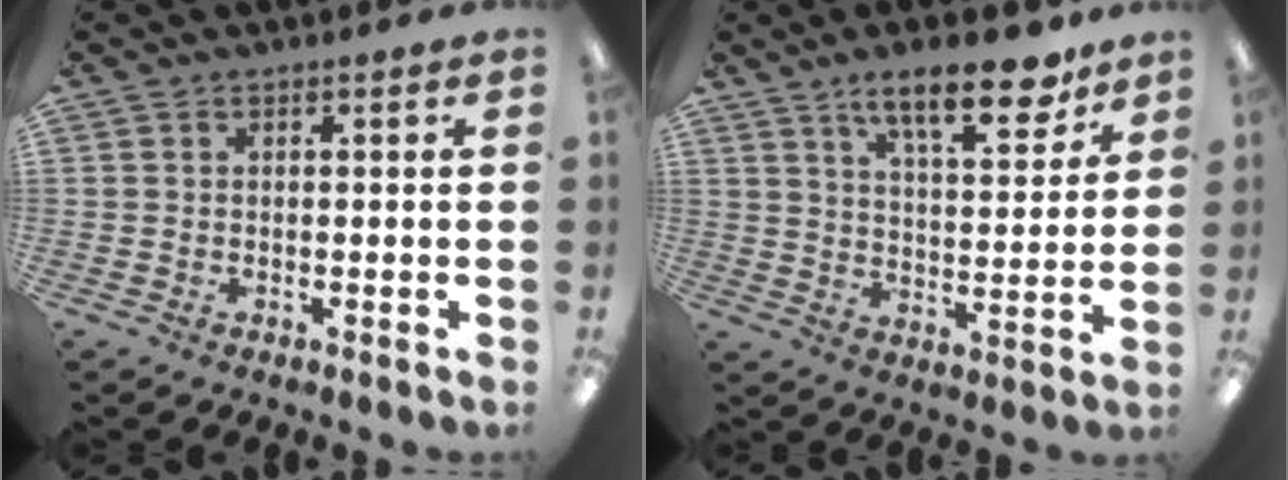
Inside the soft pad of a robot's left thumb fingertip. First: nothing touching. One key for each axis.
{"total": 15.4, "fx": 10.5, "fy": 5.3, "fz": 9.9, "tx": -0.144, "ty": -0.051, "tz": 0.171}